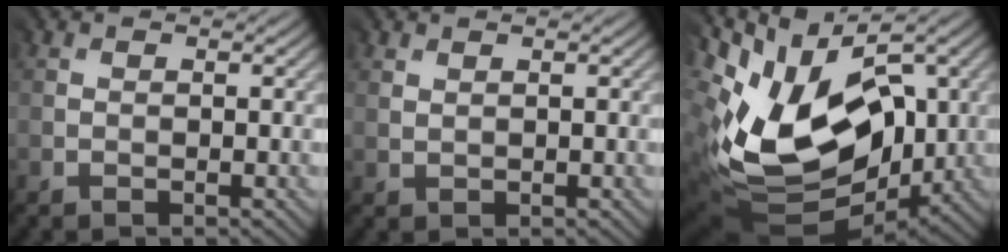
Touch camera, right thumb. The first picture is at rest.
{"total": 1.4, "force": [1.3, 0.4, -0.2], "torque": [0.005, 0.004, 0.028]}
{"total": 15.4, "force": [2.4, 10.5, 11.1], "torque": [-0.226, -0.011, 0.053]}